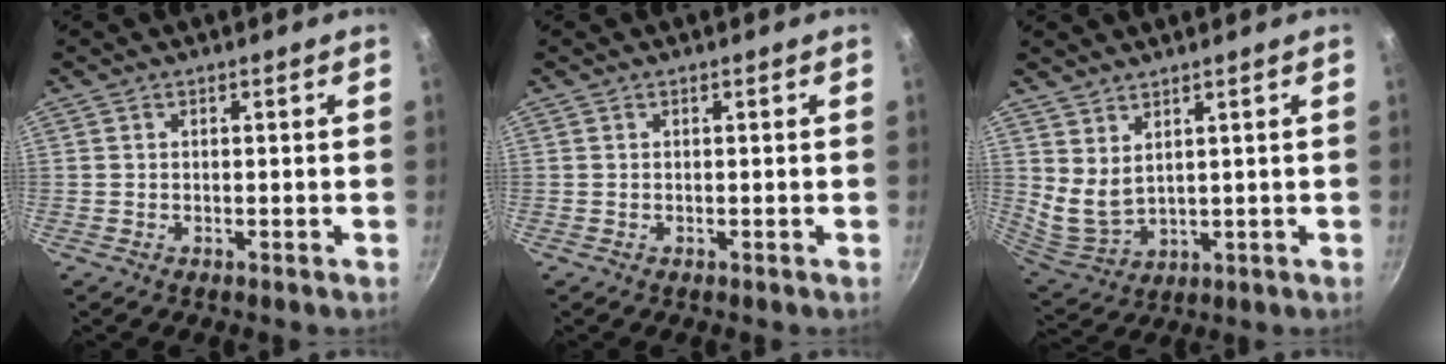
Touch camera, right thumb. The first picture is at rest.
{"total": 0.0}
{"total": 6.1, "force": [3.3, 3.2, 4.0], "torque": [-0.067, -0.041, 0.078]}